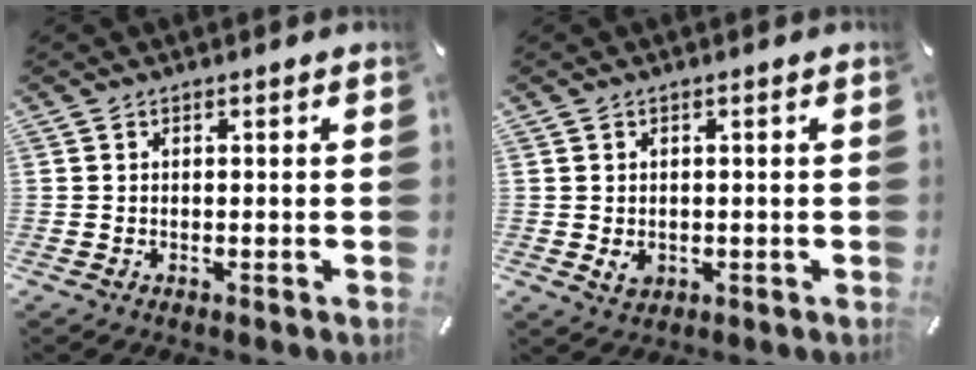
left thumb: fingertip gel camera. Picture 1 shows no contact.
{"total": 2.3, "force": [-0.3, 2.1, 1.0], "torque": [-0.018, -0.003, -0.007]}